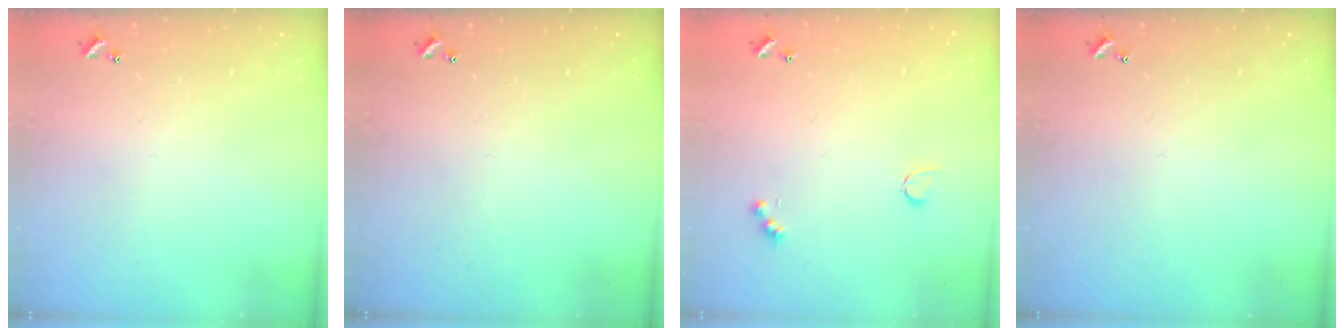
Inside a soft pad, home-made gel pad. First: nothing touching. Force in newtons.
{"total": 0.0}
{"total": 2.6, "press": 2.5, "slide": 0.5}
{"total": 0.0}